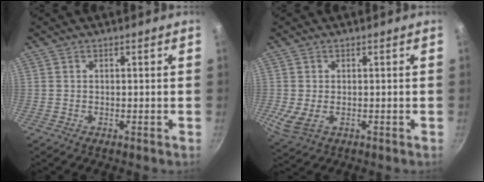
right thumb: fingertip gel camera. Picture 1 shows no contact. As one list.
[{"total": 4.8, "force": [-0.8, 3.1, 3.5], "torque": [-0.068, -0.014, -0.010]}]